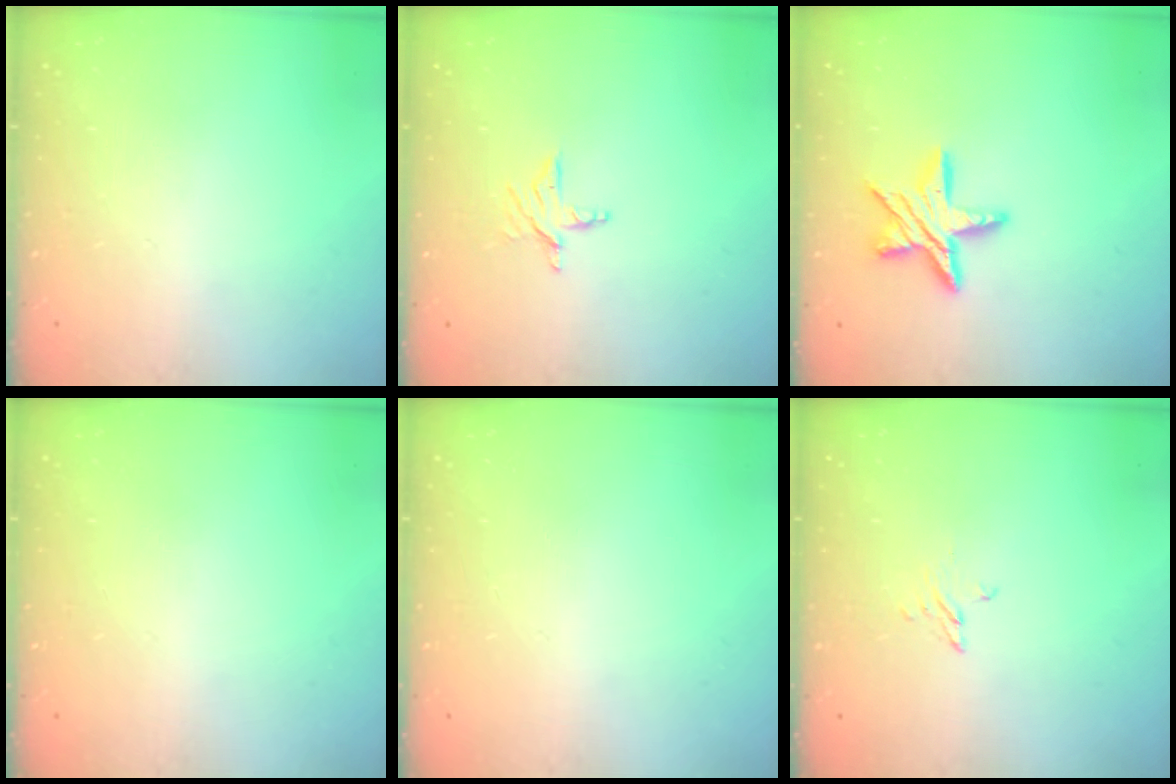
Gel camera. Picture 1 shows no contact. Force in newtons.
{"total": 4.6, "press": 4.6, "slide": 0.4}
{"total": 11.9, "press": 11.9, "slide": 0.9}
{"total": 0.0}
{"total": 0.0}
{"total": 2.4, "press": 2.4, "slide": 0.2}